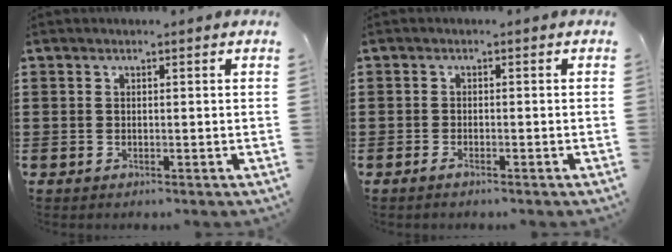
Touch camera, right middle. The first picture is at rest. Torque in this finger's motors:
{"motor_torque": [0.08, 0.26, 0.05, -0.01]}